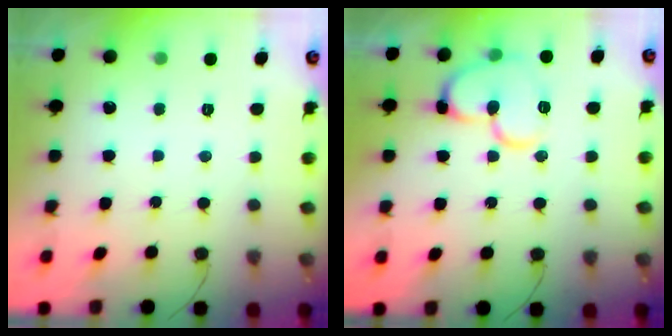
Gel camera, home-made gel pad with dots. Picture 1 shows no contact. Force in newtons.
{"total": 13.7, "press": 13.6, "slide": 1.9}